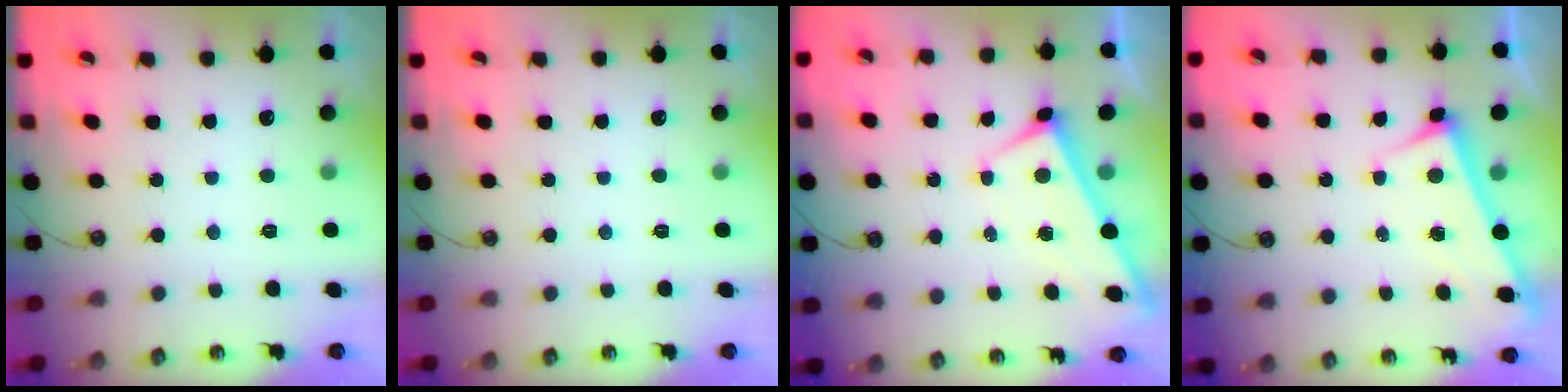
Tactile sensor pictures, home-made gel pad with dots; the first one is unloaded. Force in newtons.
{"total": 0.0}
{"total": 1.7, "press": 1.7, "slide": 0.1}
{"total": 2.8, "press": 2.8, "slide": 0.2}